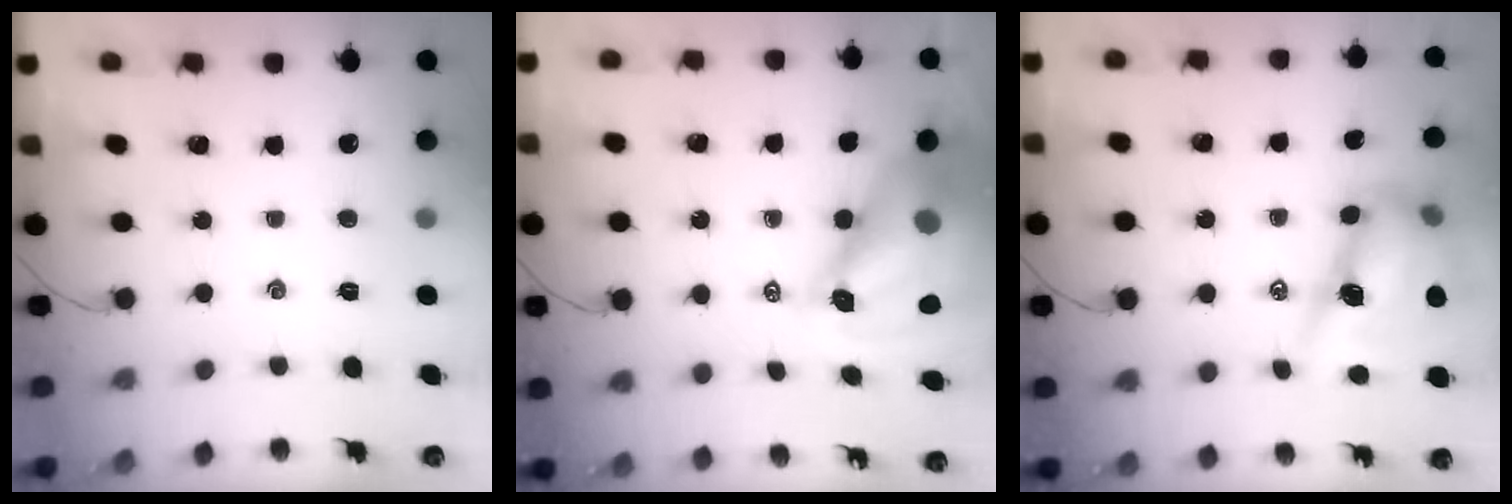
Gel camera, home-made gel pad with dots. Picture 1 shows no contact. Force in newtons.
{"total": 14.9, "press": 14.3, "slide": 4.2}
{"total": 13.1, "press": 12.8, "slide": 2.7}